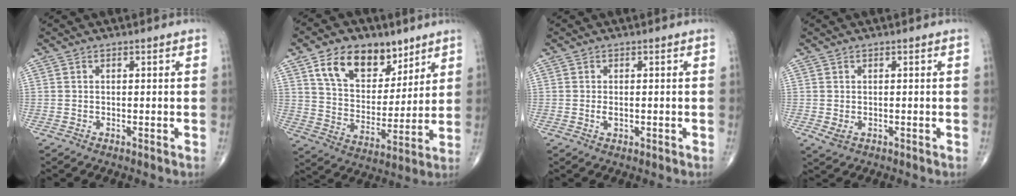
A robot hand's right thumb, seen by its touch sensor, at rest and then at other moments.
{"total": 16.0, "force": [9.1, 10.0, 8.5], "torque": [-0.103, -0.042, 0.163]}
{"total": 1.5, "force": [-0.2, 0.8, 1.3], "torque": [-0.023, -0.002, -0.003]}
{"total": 1.8, "force": [-0.3, 1.3, 1.2], "torque": [-0.021, -0.004, 0.001]}